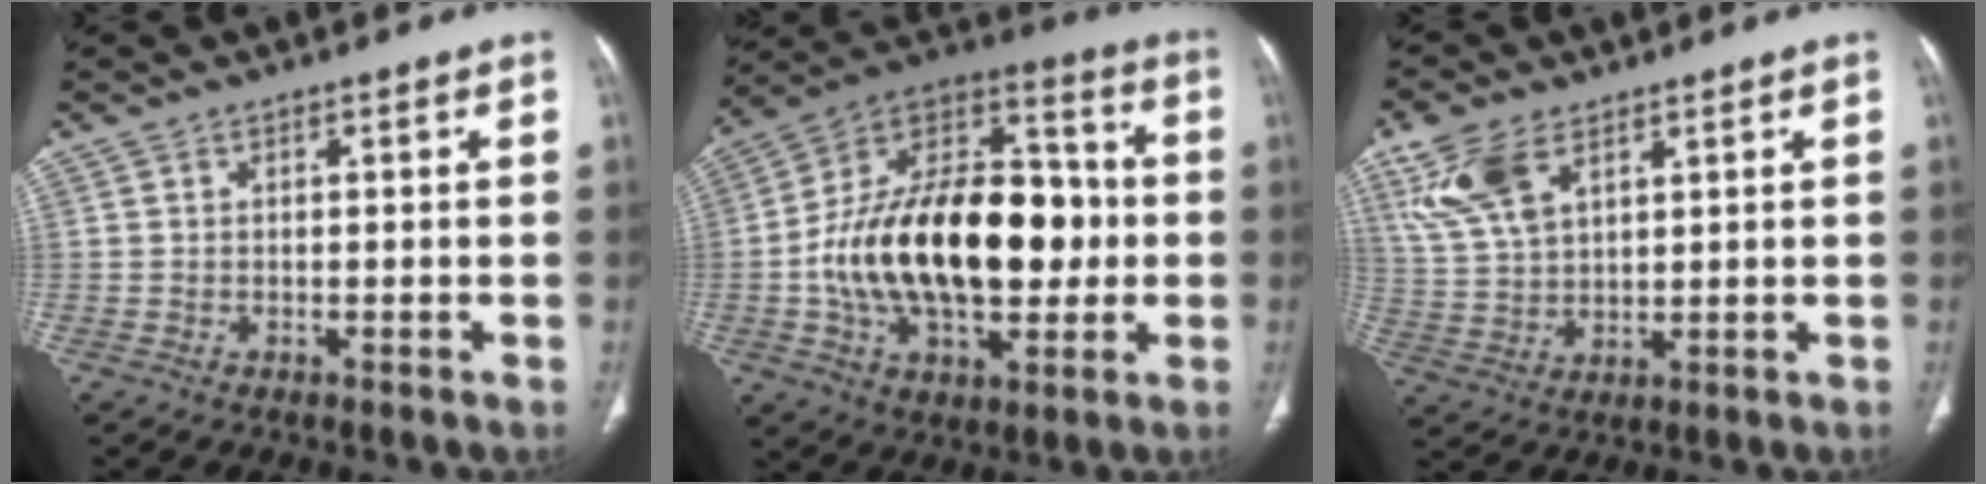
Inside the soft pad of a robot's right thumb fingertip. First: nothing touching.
{"total": 28.6, "force": [-1.9, 16.4, 23.3], "torque": [-0.378, 0.033, -0.022]}
{"total": 10.2, "force": [5.6, 5.3, 6.7], "torque": [-0.141, -0.010, 0.121]}